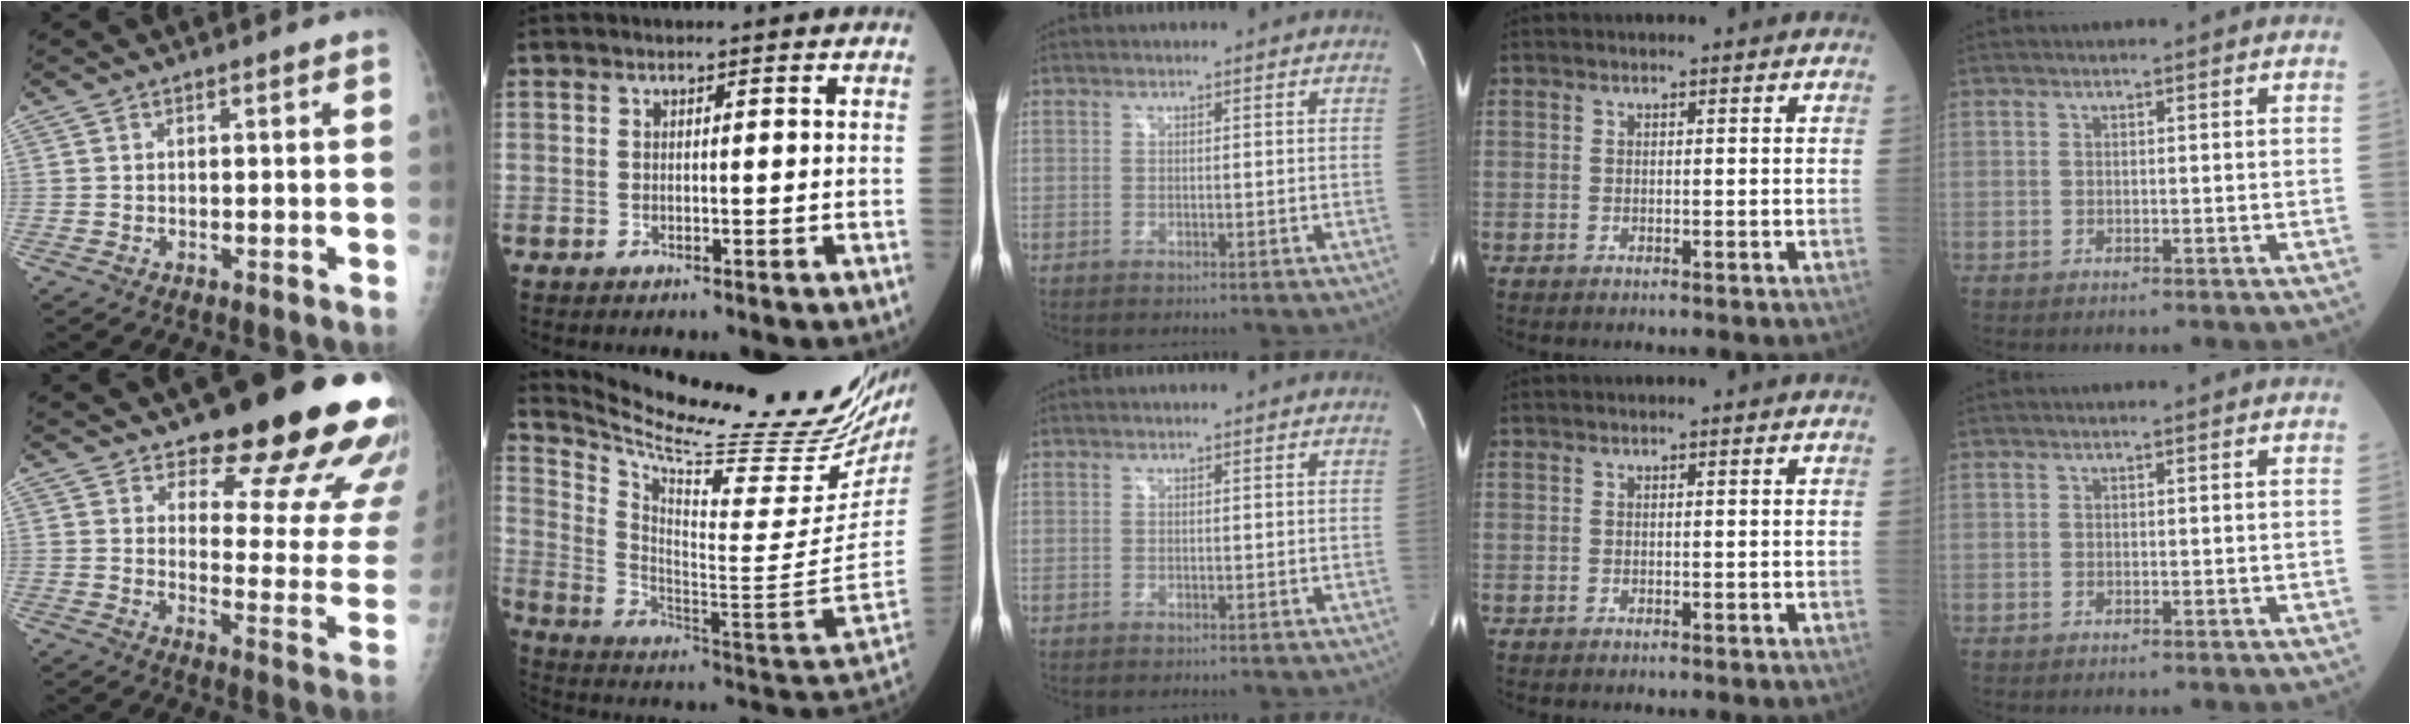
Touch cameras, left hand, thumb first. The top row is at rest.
{"thumb": {"total": 21.5, "force": [16.5, 6.5, 12.2], "torque": [-0.108, -0.109, 0.204]}, "index": {"total": 26.9, "force": [23.9, 1.1, 12.3], "torque": [-0.214, -0.103, 0.344]}}